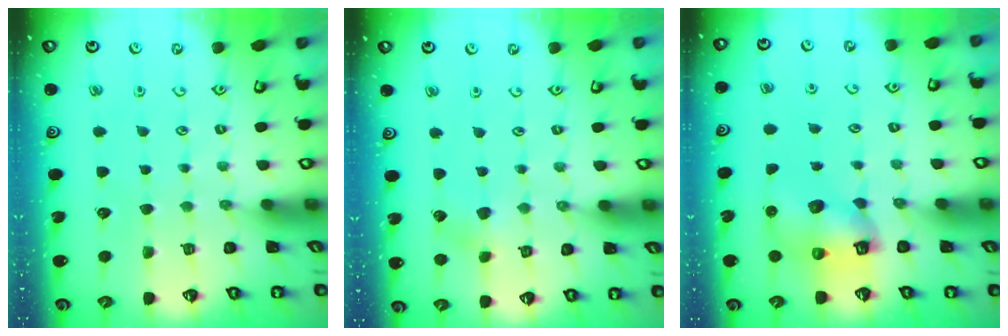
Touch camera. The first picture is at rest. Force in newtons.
{"total": 4.3, "press": 4.3, "slide": 0.4}
{"total": 7.7, "press": 7.7, "slide": 0.8}